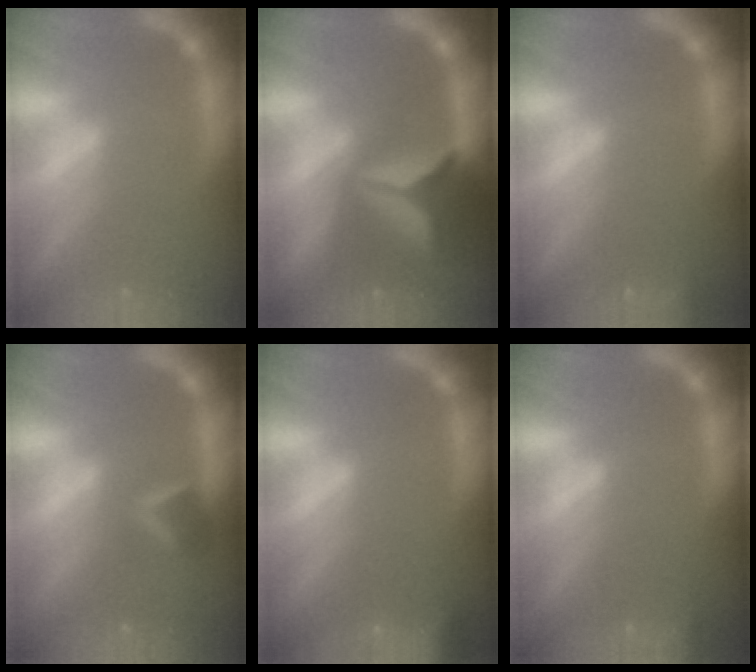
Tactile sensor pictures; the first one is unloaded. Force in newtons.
{"total": 10.0}
{"total": 1.9}
{"total": 2.9}
{"total": 6.5}
{"total": 2.4}